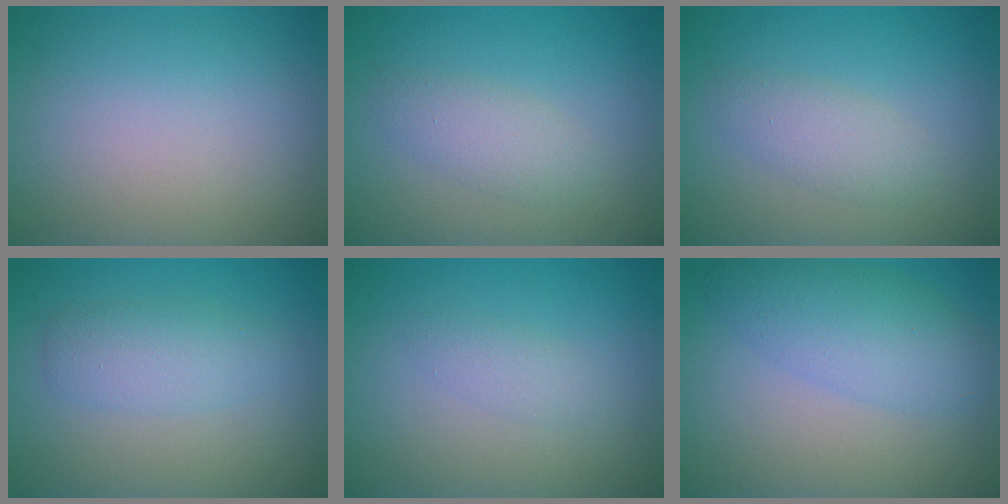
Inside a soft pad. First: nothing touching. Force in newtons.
{"total": 2.3, "press": 2.3, "slide": 0.1}
{"total": 2.3, "press": 2.3, "slide": 0.1}
{"total": 2.9, "press": 2.9, "slide": 0.1}
{"total": 1.3, "press": 1.3, "slide": 0.1}
{"total": 4.3, "press": 4.3, "slide": 0.1}